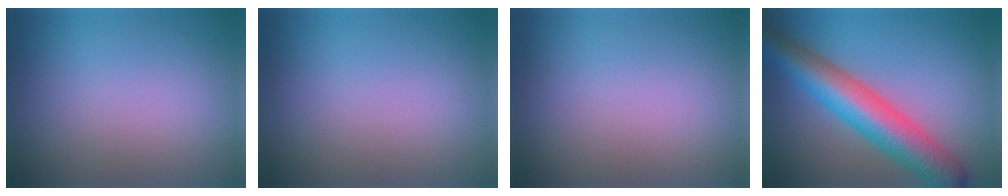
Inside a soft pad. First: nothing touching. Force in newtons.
{"total": 0.0}
{"total": 0.0}
{"total": 9.0, "press": 9.0, "slide": 0.2}